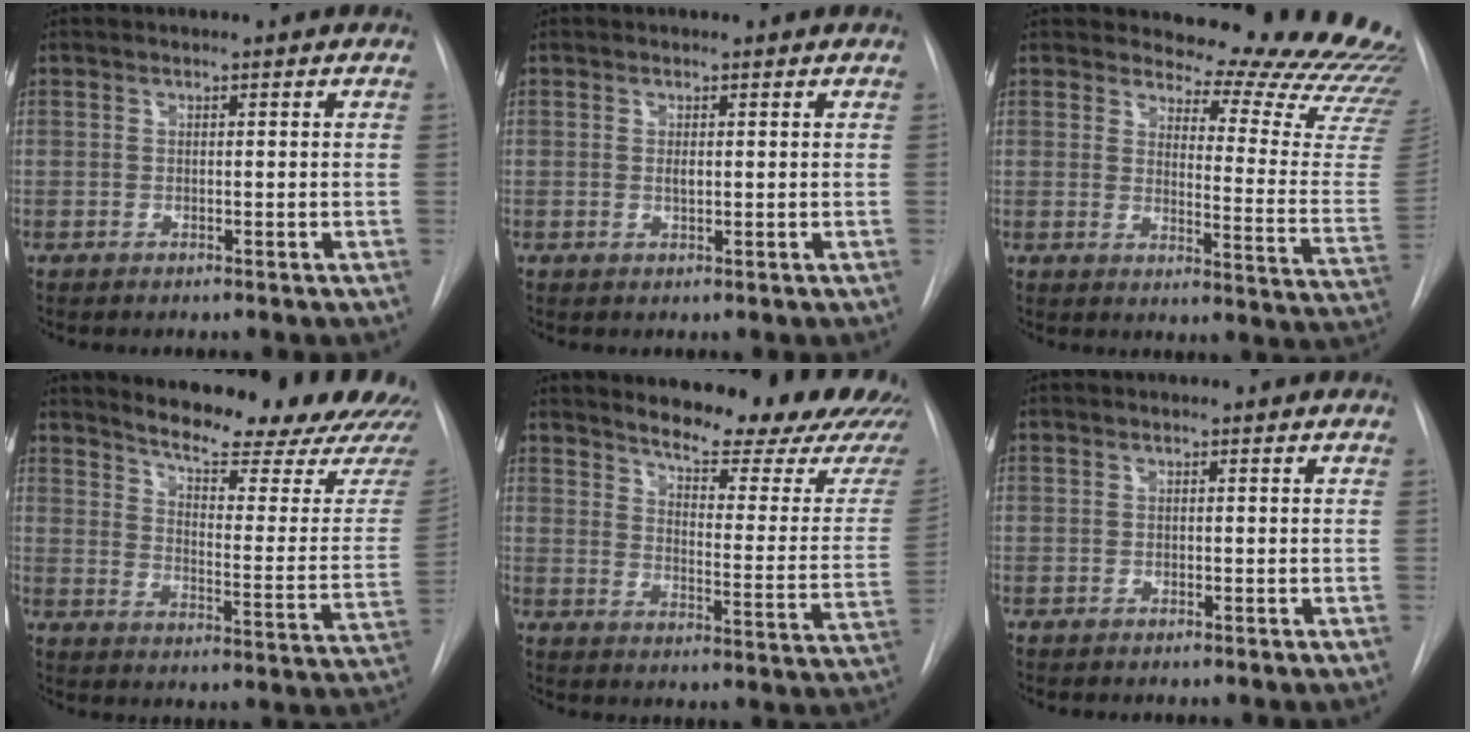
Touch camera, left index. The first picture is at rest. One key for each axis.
{"total": 1.0, "fx": 0.2, "fy": 0.4, "fz": 0.9, "tx": -0.017, "ty": -0.002, "tz": 0.003}
{"total": 22.1, "fx": 21.6, "fy": 2.6, "fz": 3.9, "tx": -0.031, "ty": -0.172, "tz": 0.226}
{"total": 22.2, "fx": 20.1, "fy": 2.3, "fz": 9.0, "tx": -0.128, "ty": -0.093, "tz": 0.247}
{"total": 20.8, "fx": 18.8, "fy": 2.4, "fz": 8.6, "tx": -0.117, "ty": -0.095, "tz": 0.224}
{"total": 0.0}